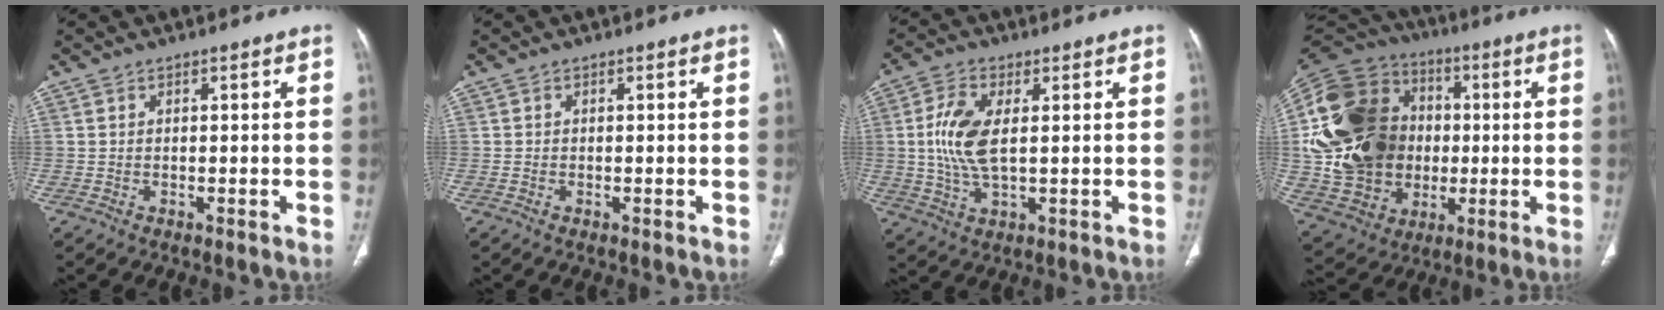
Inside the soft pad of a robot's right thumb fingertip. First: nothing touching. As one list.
[{"total": 0.0}, {"total": 9.2, "force": [1.0, 4.1, 8.1], "torque": [-0.185, -0.005, 0.022]}, {"total": 28.2, "force": [0.7, 21.8, 17.8], "torque": [-0.357, 0.022, 0.026]}]